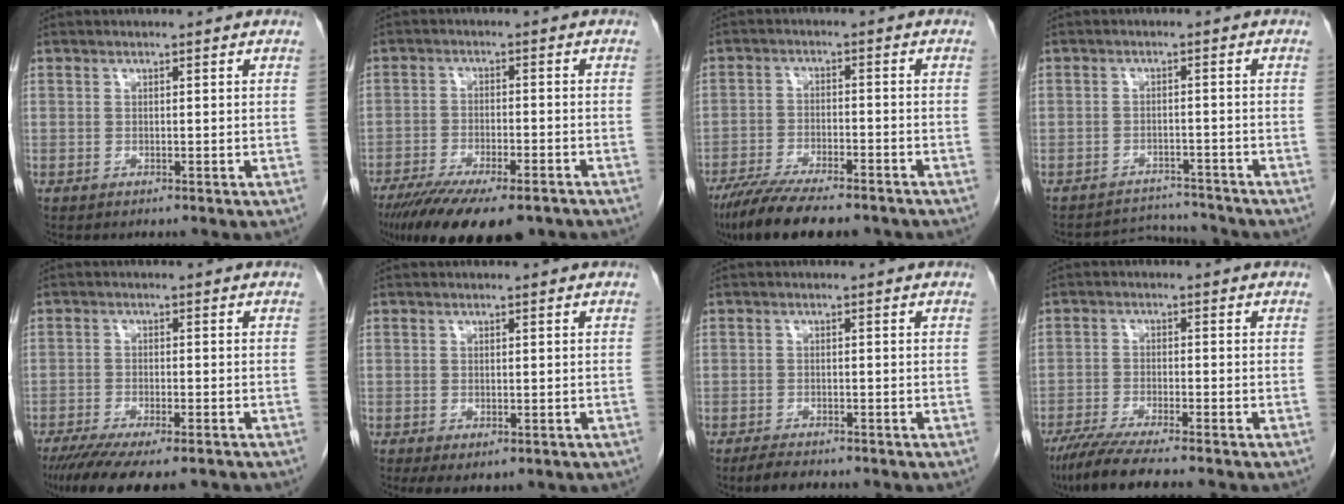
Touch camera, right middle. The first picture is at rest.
{"total": 16.5, "force": [-12.6, 4.1, 9.9], "torque": [-0.162, -0.031, -0.191]}
{"total": 14.0, "force": [-11.4, 2.9, 7.5], "torque": [-0.131, -0.023, -0.179]}
{"total": 5.1, "force": [-4.9, 0.4, -1.5], "torque": [0.020, 0.007, -0.074]}
{"total": 12.9, "force": [-9.9, 3.1, 7.7], "torque": [-0.136, -0.024, -0.152]}
{"total": 4.2, "force": [-2.2, 2.2, 2.8], "torque": [-0.039, -0.009, -0.025]}
{"total": 3.2, "force": [-2.7, 0.8, 1.5], "torque": [-0.034, -0.009, -0.042]}
{"total": 8.6, "force": [-7.0, 0.0, 4.9], "torque": [-0.078, -0.025, -0.116]}